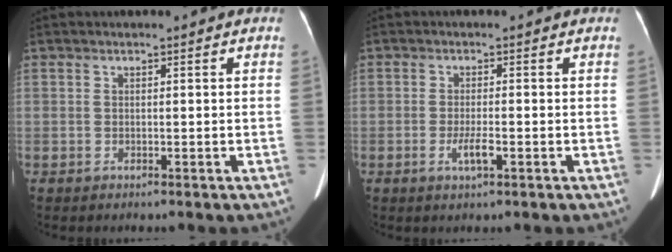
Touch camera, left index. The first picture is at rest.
{"total": 2.5, "force": [-1.1, 0.4, 2.2], "torque": [-0.048, -0.006, -0.020]}